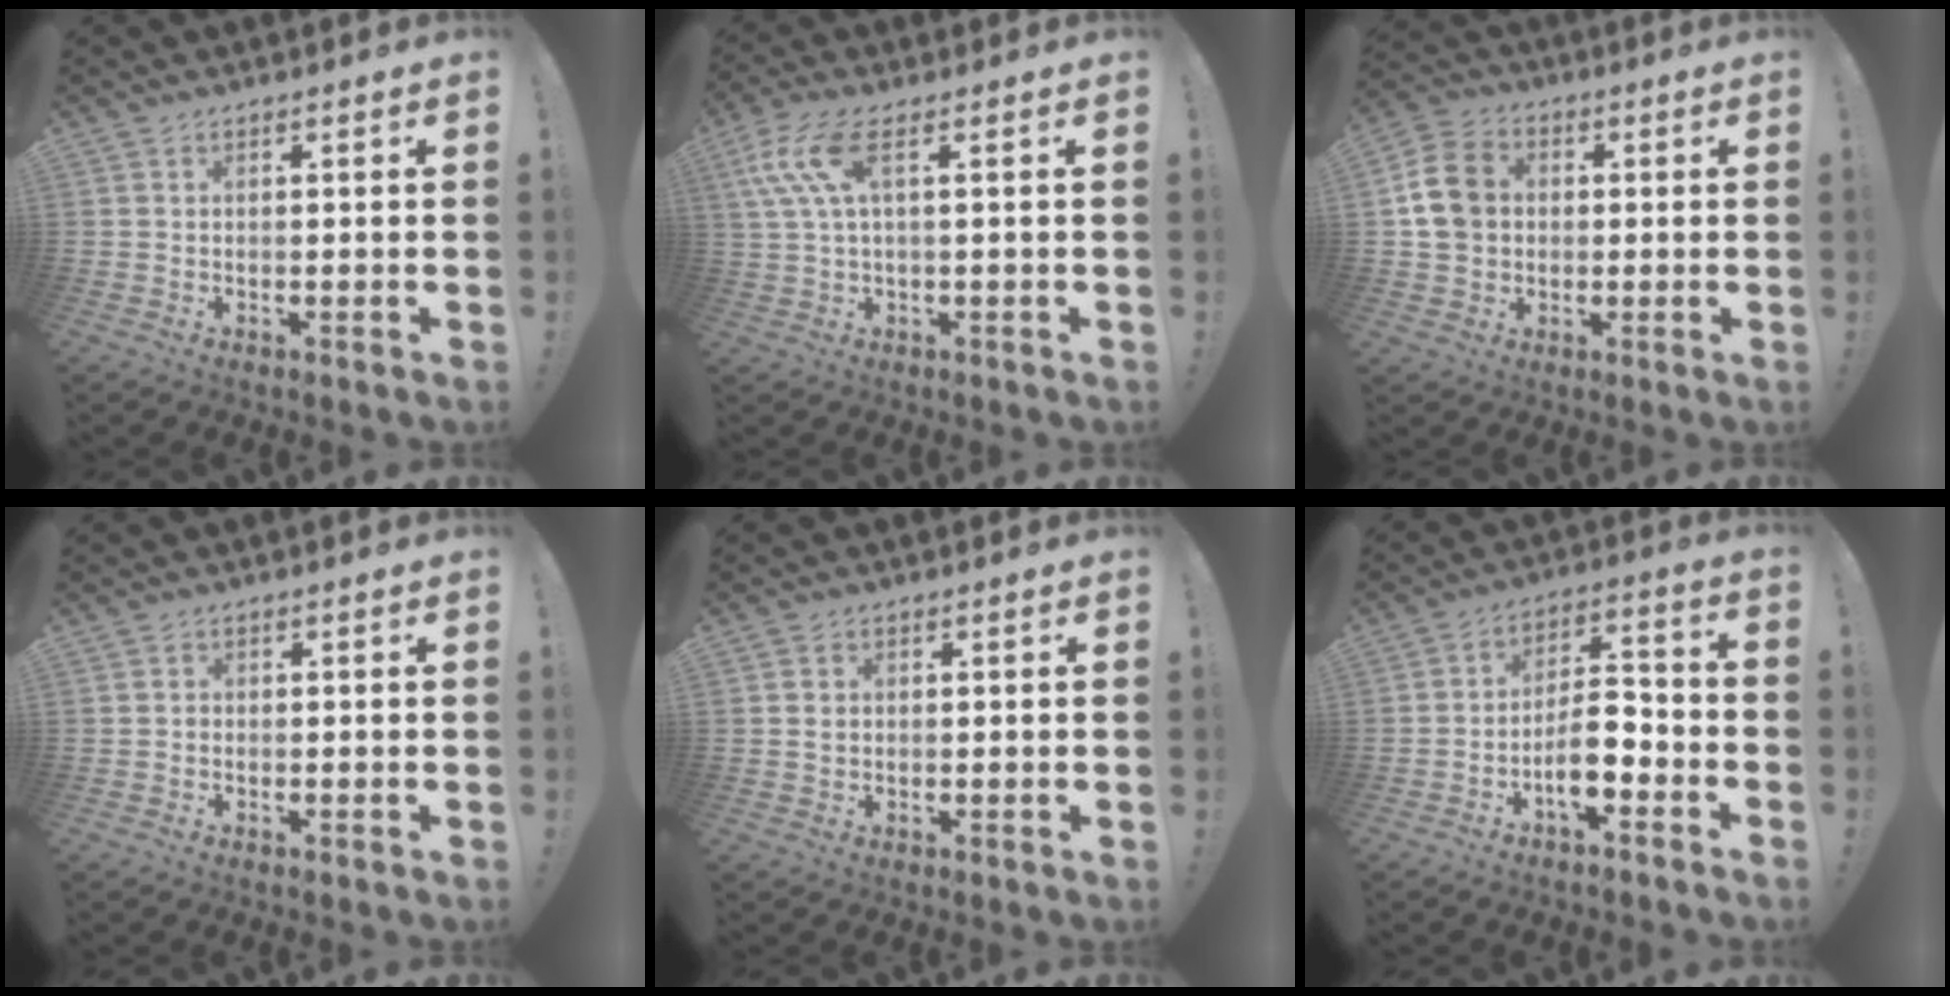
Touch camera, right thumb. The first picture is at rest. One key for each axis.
{"total": 9.8, "fx": 3.0, "fy": 3.1, "fz": 8.8, "tx": -0.176, "ty": -0.004, "tz": 0.058}
{"total": 11.4, "fx": 1.5, "fy": 9.5, "fz": 6.1, "tx": -0.093, "ty": 0.009, "tz": 0.033}
{"total": 0.7, "fx": -0.3, "fy": 0.6, "fz": 0.1, "tx": -0.004, "ty": 0.003, "tz": -0.005}
{"total": 1.4, "fx": 0.2, "fy": 1.3, "fz": 0.6, "tx": -0.004, "ty": 0.002, "tz": 0.003}
{"total": 10.3, "fx": -4.9, "fy": 4.4, "fz": 7.9, "tx": -0.135, "ty": 0.028, "tz": -0.084}